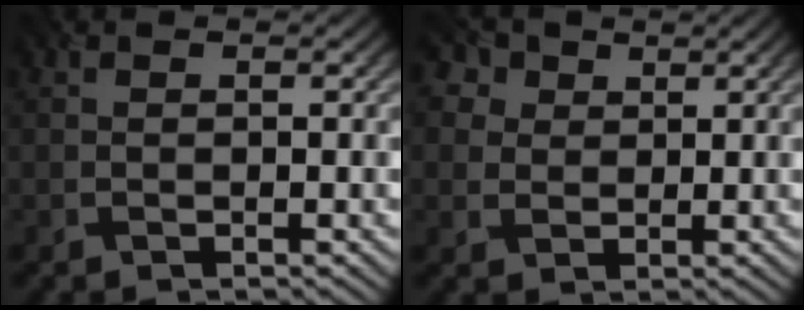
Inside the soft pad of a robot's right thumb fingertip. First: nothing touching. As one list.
[{"total": 6.8, "force": [3.8, 4.7, 3.2], "torque": [-0.127, 0.012, 0.070]}]